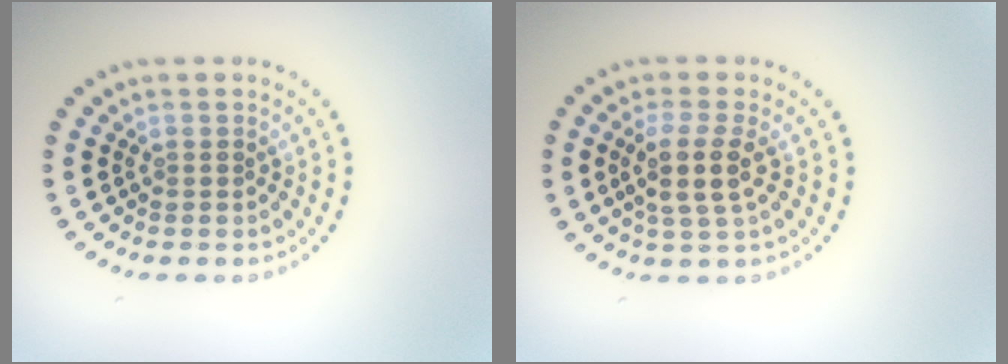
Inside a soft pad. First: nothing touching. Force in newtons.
{"total": 3.0, "press": 2.6, "slide": 1.5}